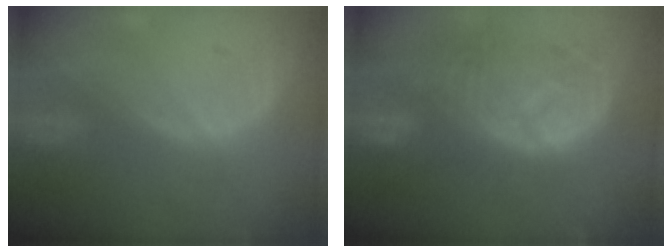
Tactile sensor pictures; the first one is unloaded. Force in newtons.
{"total": 11.0, "press": 9.8, "slide": 5.1}